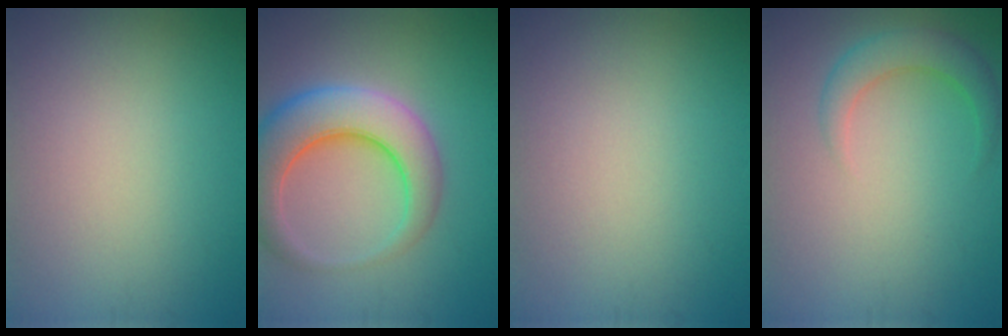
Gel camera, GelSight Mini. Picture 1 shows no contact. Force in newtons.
{"total": 7.4, "press": 7.3, "slide": 0.6}
{"total": 0.0}
{"total": 2.9, "press": 2.9, "slide": 0.2}